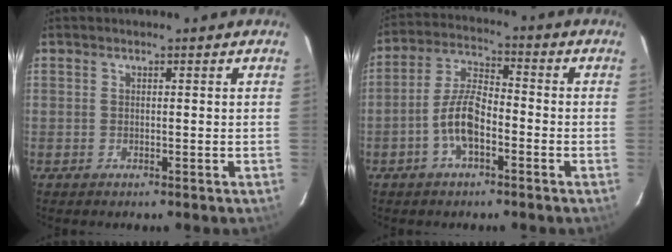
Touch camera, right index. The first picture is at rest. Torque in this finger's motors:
{"motor_torque": [1.54, -0.40, 0.86, 0.12]}